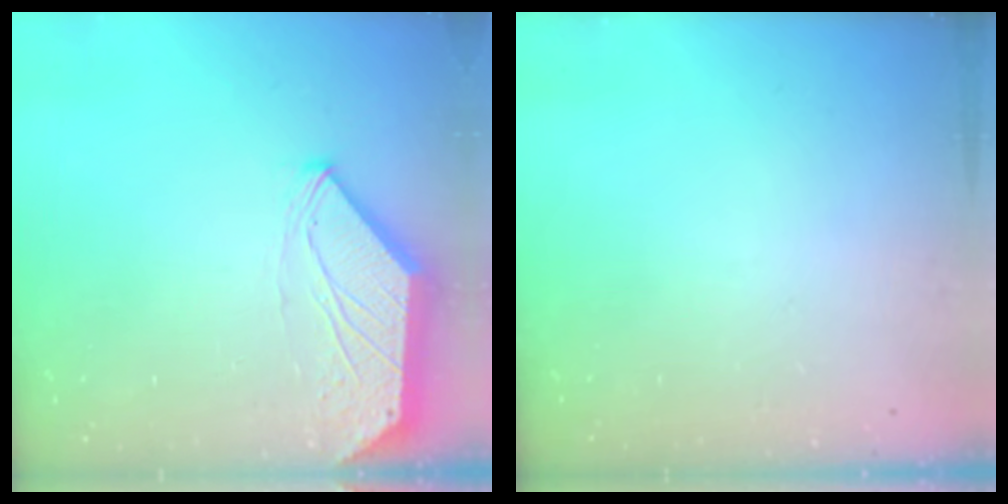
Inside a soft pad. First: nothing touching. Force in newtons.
{"total": 0.0}